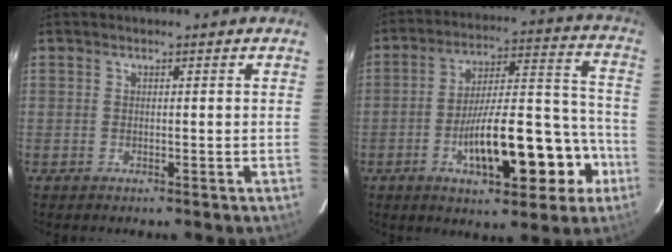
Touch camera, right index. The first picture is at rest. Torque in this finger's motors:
{"motor_torque": [1.16, -0.98, 0.81, 0.21]}